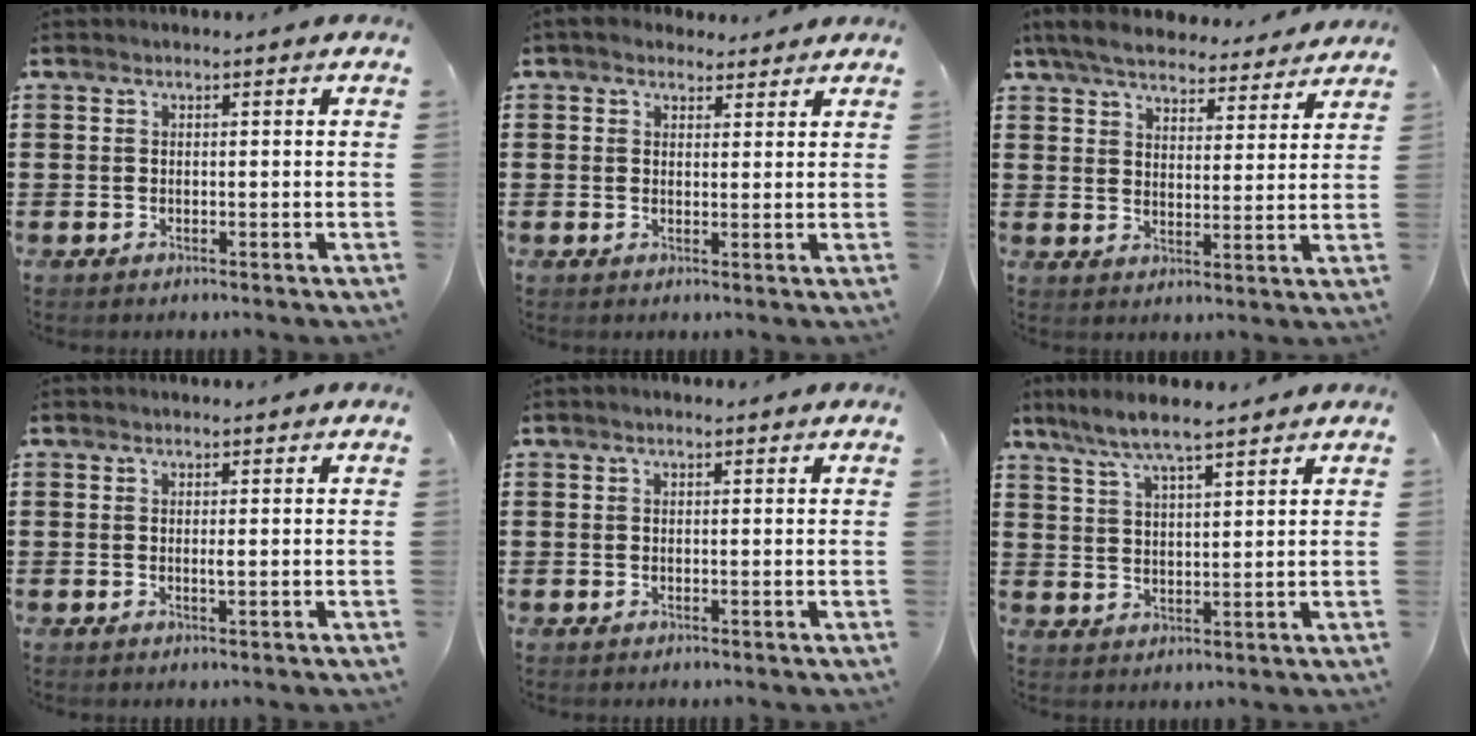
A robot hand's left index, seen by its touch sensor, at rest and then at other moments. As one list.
[{"total": 2.8, "force": [2.3, 1.5, 0.7], "torque": [-0.022, 0.003, 0.043]}, {"total": 6.1, "force": [5.7, 1.1, 1.8], "torque": [-0.061, -0.024, 0.102]}, {"total": 1.0, "force": [0.1, 0.1, 0.9], "torque": [-0.018, -0.003, 0.002]}, {"total": 0.5, "force": [0.2, 0.3, 0.4], "torque": [-0.007, 0.003, 0.004]}, {"total": 5.9, "force": [4.8, 0.7, 3.3], "torque": [-0.077, -0.010, 0.086]}]